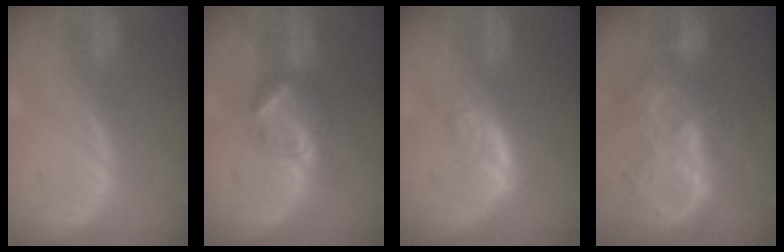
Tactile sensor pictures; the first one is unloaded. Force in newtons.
{"total": 6.1, "press": 5.4, "slide": 2.7}
{"total": 4.6, "press": 4.2, "slide": 1.9}
{"total": 10.4, "press": 8.9, "slide": 5.5}